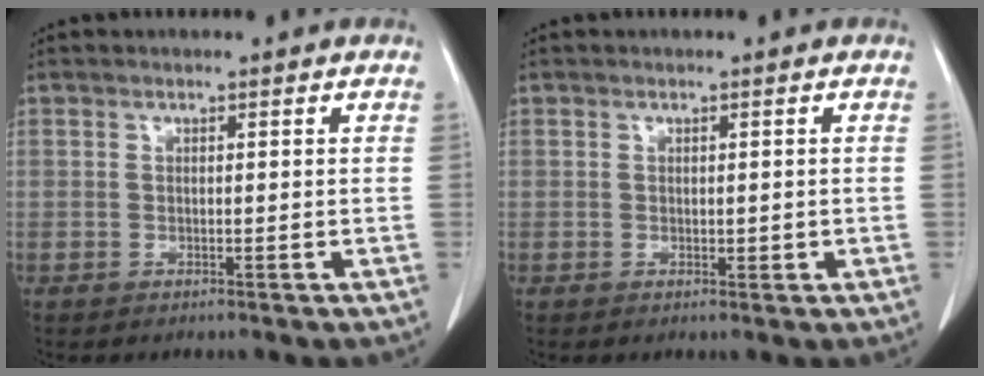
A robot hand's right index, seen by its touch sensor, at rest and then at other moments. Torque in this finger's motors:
{"motor_torque": [-0.08, -0.08, 0.03, 0.00]}